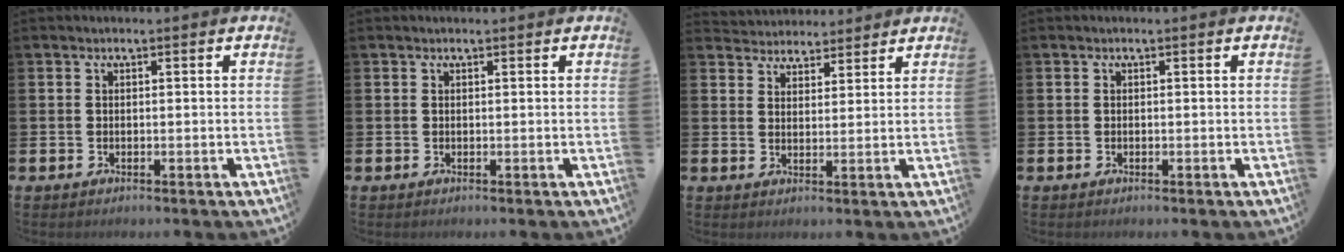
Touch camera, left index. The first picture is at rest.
{"total": 0.0}
{"total": 3.8, "force": [3.6, 1.0, -0.6], "torque": [-0.002, -0.018, 0.067]}
{"total": 0.0}